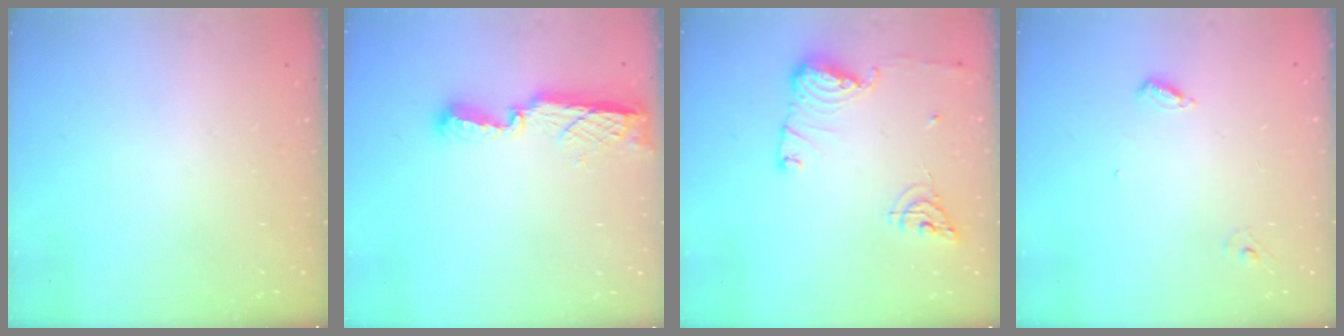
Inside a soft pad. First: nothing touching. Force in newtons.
{"total": 7.6, "press": 7.6, "slide": 0.2}
{"total": 12.0, "press": 11.9, "slide": 1.6}
{"total": 4.6, "press": 4.6, "slide": 0.4}